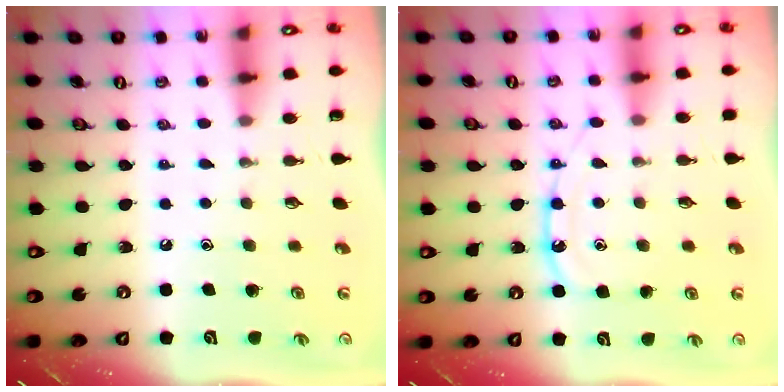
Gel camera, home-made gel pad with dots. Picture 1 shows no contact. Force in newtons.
{"total": 10.7, "press": 10.6, "slide": 1.2}